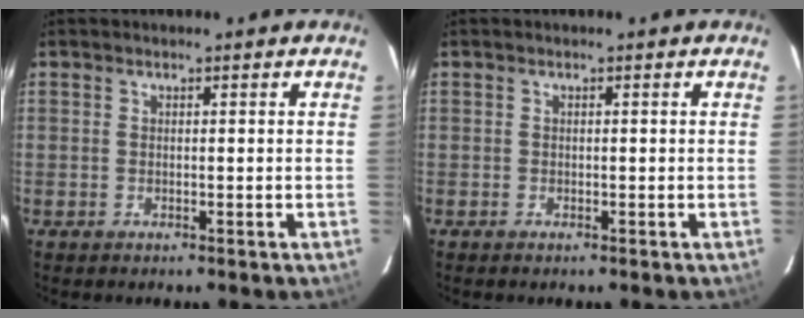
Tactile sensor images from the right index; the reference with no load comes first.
{"total": 0.0}